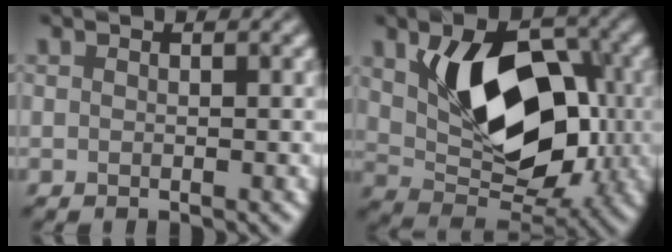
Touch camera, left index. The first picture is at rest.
{"total": 10.5, "force": [0.9, 6.5, 8.2], "torque": [-0.133, -0.004, 0.020]}